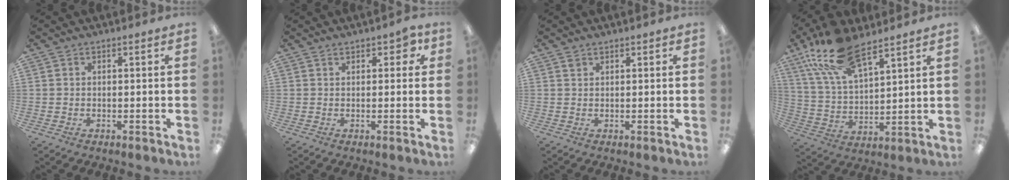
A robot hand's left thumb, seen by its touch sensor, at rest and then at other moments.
{"total": 3.4, "force": [1.4, 2.1, 2.3], "torque": [-0.029, 0.002, 0.021]}
{"total": 0.6, "force": [0.4, 0.4, -0.1], "torque": [0.001, -0.002, 0.009]}
{"total": 15.9, "force": [11.0, 6.2, 9.7], "torque": [-0.210, -0.040, 0.197]}